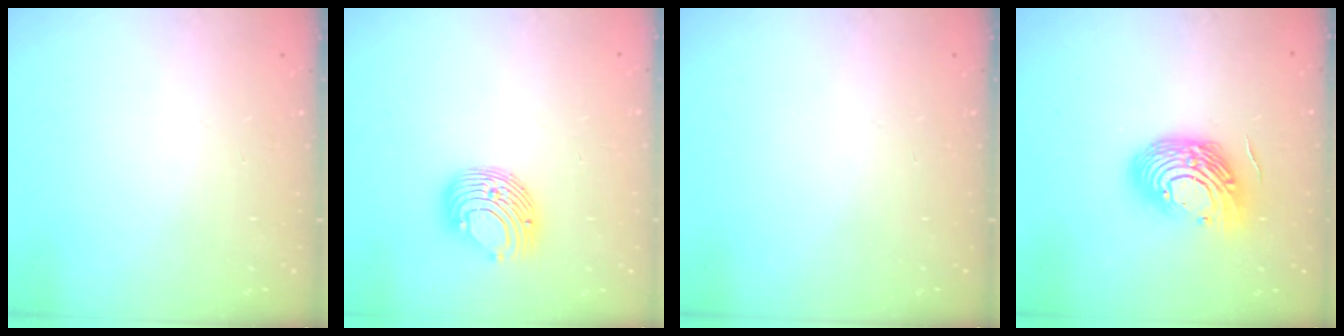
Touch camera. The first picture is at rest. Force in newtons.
{"total": 10.6, "press": 10.6, "slide": 0.3}
{"total": 0.0}
{"total": 15.4, "press": 15.3, "slide": 1.4}